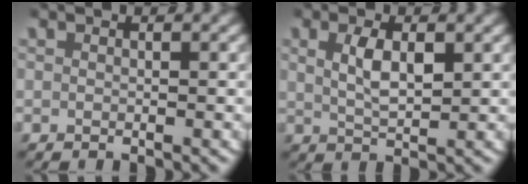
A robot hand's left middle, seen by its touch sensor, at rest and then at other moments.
{"total": 2.9, "force": [0.9, 1.1, 2.5], "torque": [-0.048, -0.006, 0.021]}